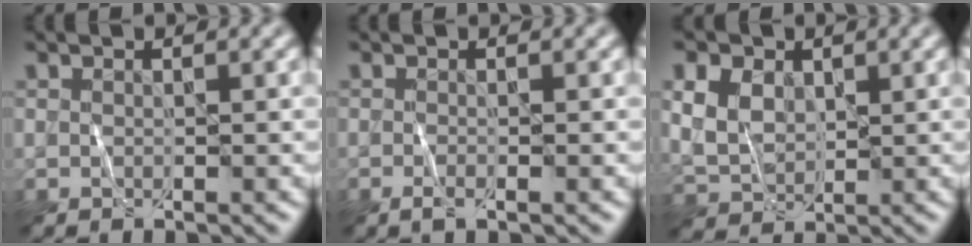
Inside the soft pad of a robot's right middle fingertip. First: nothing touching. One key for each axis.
{"total": 1.2, "fx": -0.5, "fy": 0.2, "fz": 1.0, "tx": -0.018, "ty": -0.002, "tz": -0.011}
{"total": 6.7, "fx": 2.4, "fy": 5.0, "fz": 3.7, "tx": -0.099, "ty": 0.024, "tz": 0.035}